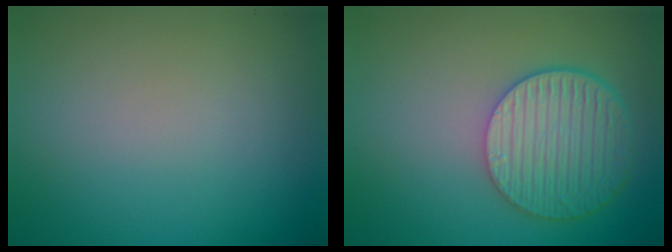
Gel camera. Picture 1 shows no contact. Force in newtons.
{"total": 6.0, "press": 5.0, "slide": 3.4}